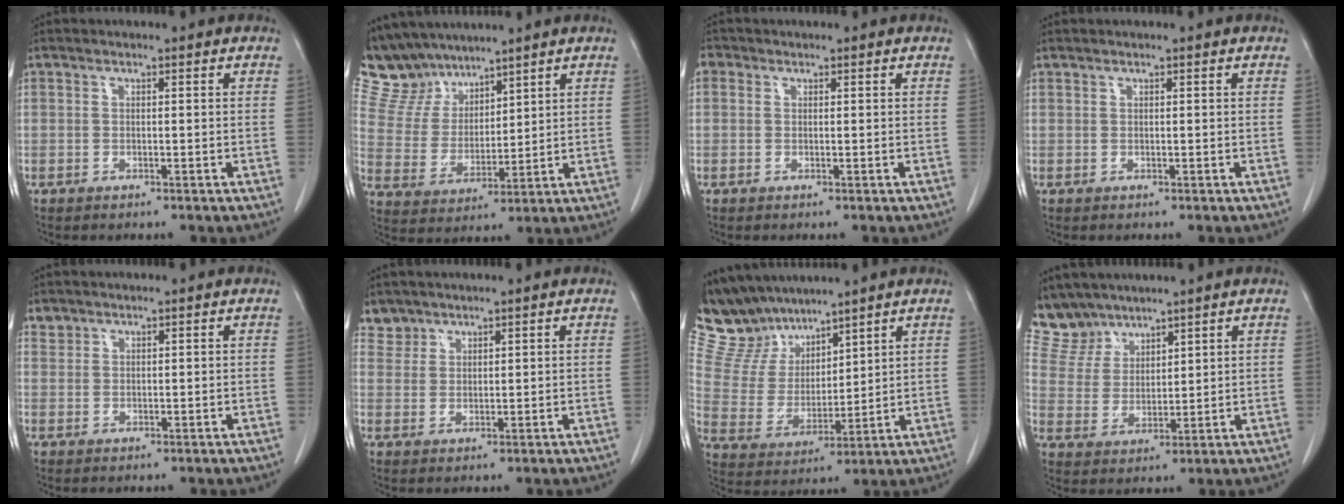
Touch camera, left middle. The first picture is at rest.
{"total": 9.2, "force": [8.3, 3.8, 0.9], "torque": [-0.036, 0.017, 0.177]}
{"total": 1.2, "force": [0.5, 1.1, 0.3], "torque": [0.003, 0.007, 0.004]}
{"total": 0.0}
{"total": 1.2, "force": [1.0, 0.6, -0.2], "torque": [0.008, 0.004, 0.018]}
{"total": 2.7, "force": [2.3, 1.3, -0.6], "torque": [0.019, 0.007, 0.043]}
{"total": 10.9, "force": [9.9, 4.1, 2.2], "torque": [-0.064, 0.021, 0.204]}
{"total": 6.6, "force": [6.0, 2.7, -0.1], "torque": [-0.007, 0.006, 0.136]}